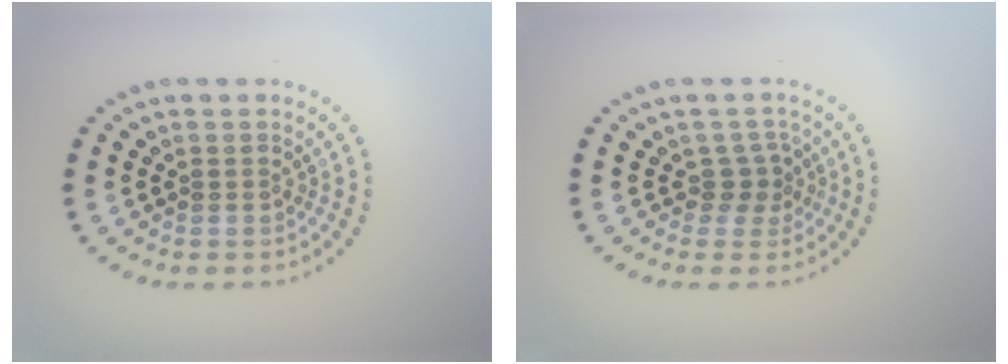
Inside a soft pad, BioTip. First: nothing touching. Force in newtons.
{"total": 2.0, "press": 1.4, "slide": 1.4}